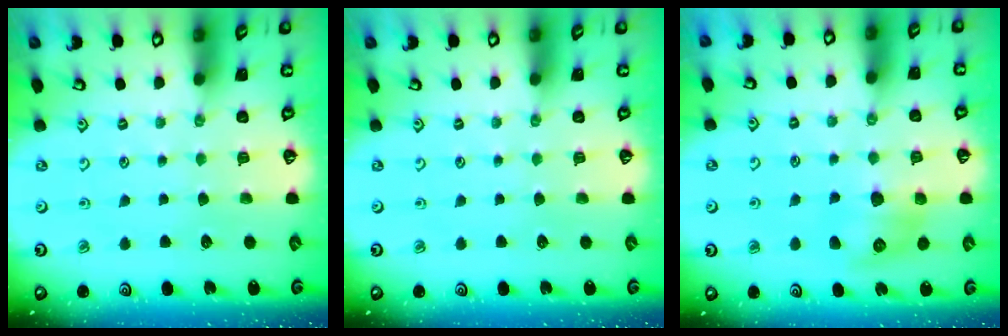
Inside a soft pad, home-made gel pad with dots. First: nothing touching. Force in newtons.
{"total": 0.0}
{"total": 9.8, "press": 9.8, "slide": 0.4}